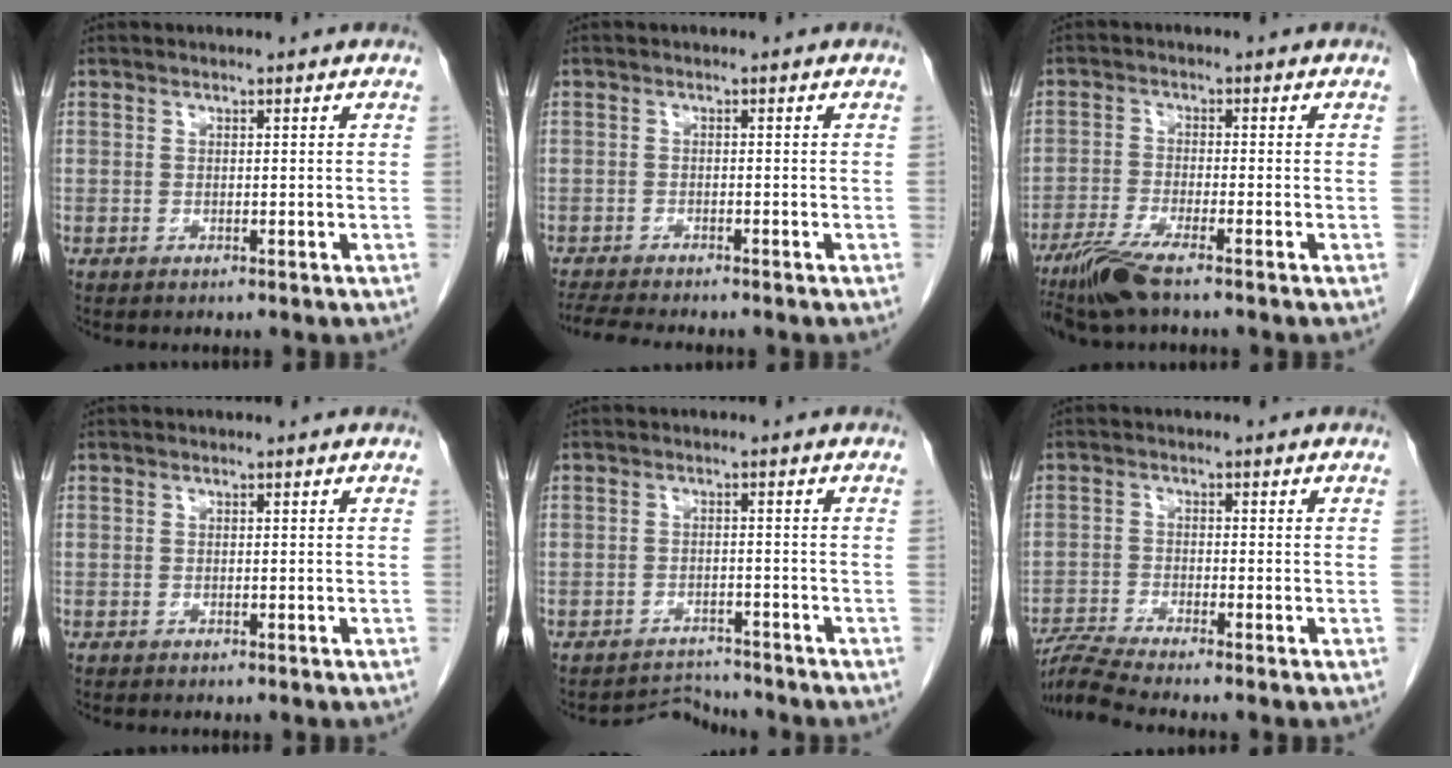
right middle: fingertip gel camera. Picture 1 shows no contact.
{"total": 6.3, "force": [-5.6, 0.5, 2.7], "torque": [-0.047, -0.016, -0.091]}
{"total": 6.1, "force": [-4.6, 0.1, 4.0], "torque": [-0.085, -0.020, -0.092]}
{"total": 0.0}
{"total": 3.2, "force": [-2.8, -0.2, -1.6], "torque": [0.029, -0.003, -0.041]}
{"total": 5.2, "force": [-4.6, -1.5, 1.9], "torque": [-0.042, -0.019, -0.089]}